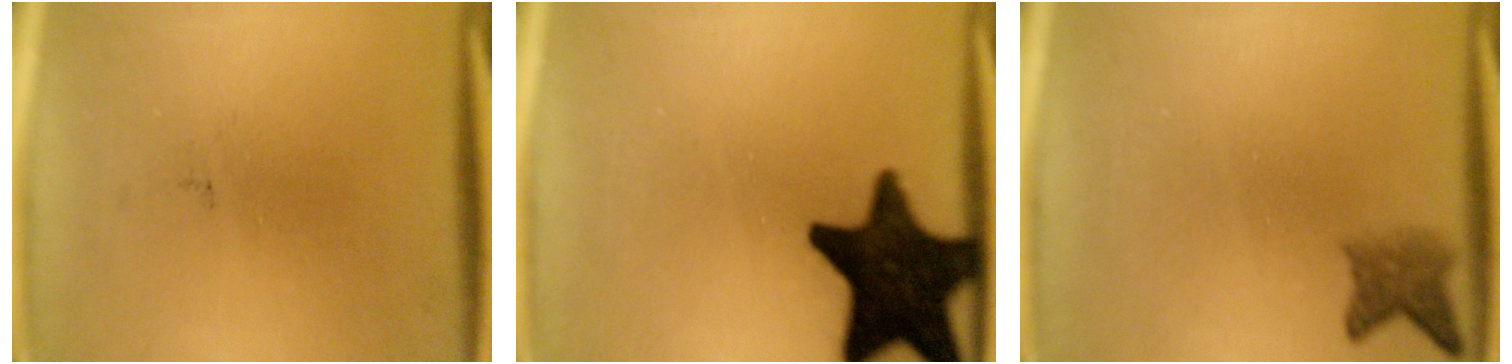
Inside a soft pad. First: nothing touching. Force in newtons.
{"total": 17.8}
{"total": 2.9}